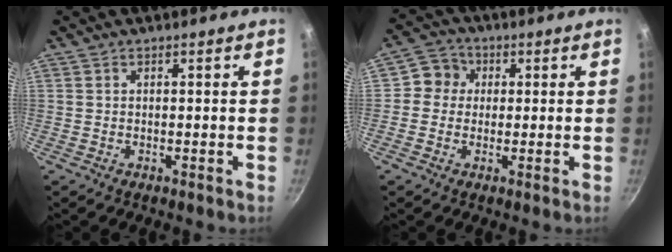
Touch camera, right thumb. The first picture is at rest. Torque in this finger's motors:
{"motor_torque": [-0.67, 0.38, -0.09, 0.12, 0.02]}